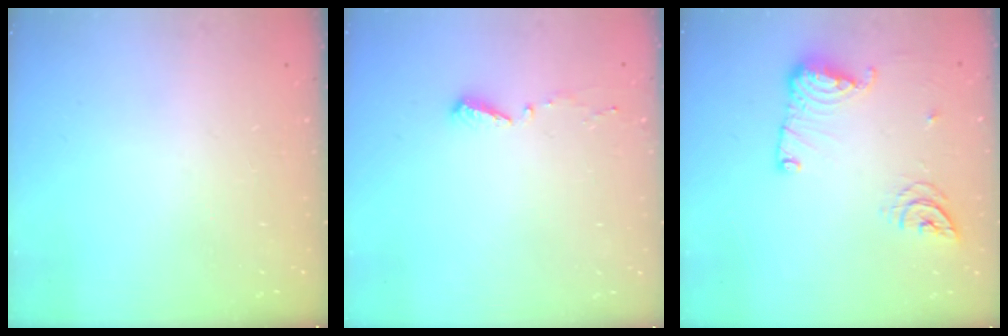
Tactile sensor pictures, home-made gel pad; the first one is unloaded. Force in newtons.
{"total": 4.0, "press": 4.0, "slide": 0.4}
{"total": 12.2, "press": 12.1, "slide": 1.2}